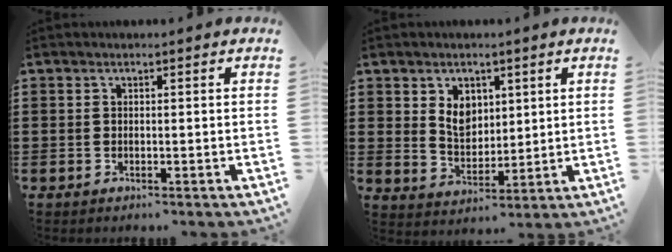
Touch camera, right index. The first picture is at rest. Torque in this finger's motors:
{"motor_torque": [0.16, 0.02, 0.19, 0.11]}